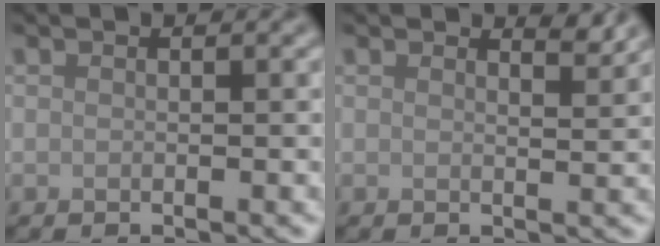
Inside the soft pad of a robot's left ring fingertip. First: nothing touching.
{"total": 1.5, "force": [1.4, 0.1, 0.5], "torque": [-0.004, -0.004, 0.015]}